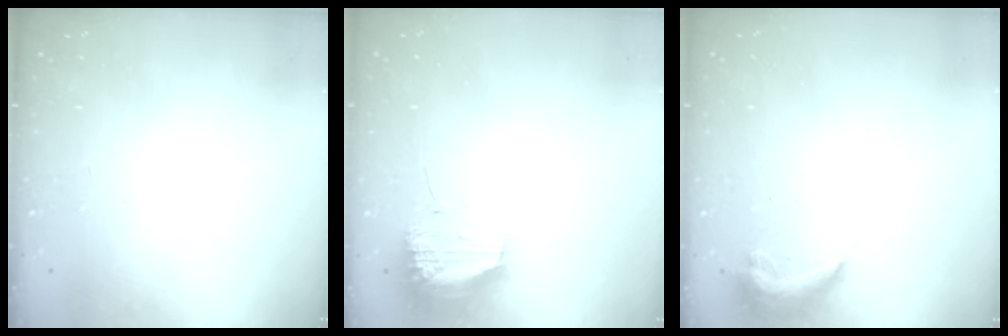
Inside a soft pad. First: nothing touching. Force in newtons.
{"total": 11.5, "press": 11.5, "slide": 0.7}
{"total": 7.6, "press": 7.6, "slide": 0.7}